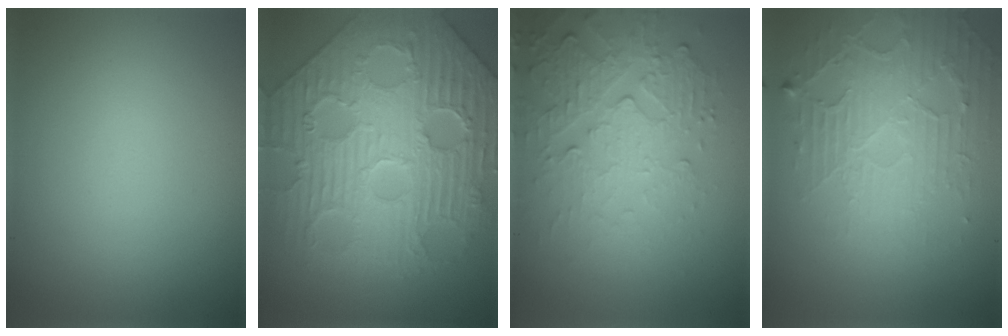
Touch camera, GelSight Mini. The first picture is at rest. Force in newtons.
{"total": 10.1, "press": 7.9, "slide": 6.2}
{"total": 5.4, "press": 3.7, "slide": 4.0}
{"total": 5.6, "press": 3.4, "slide": 4.4}